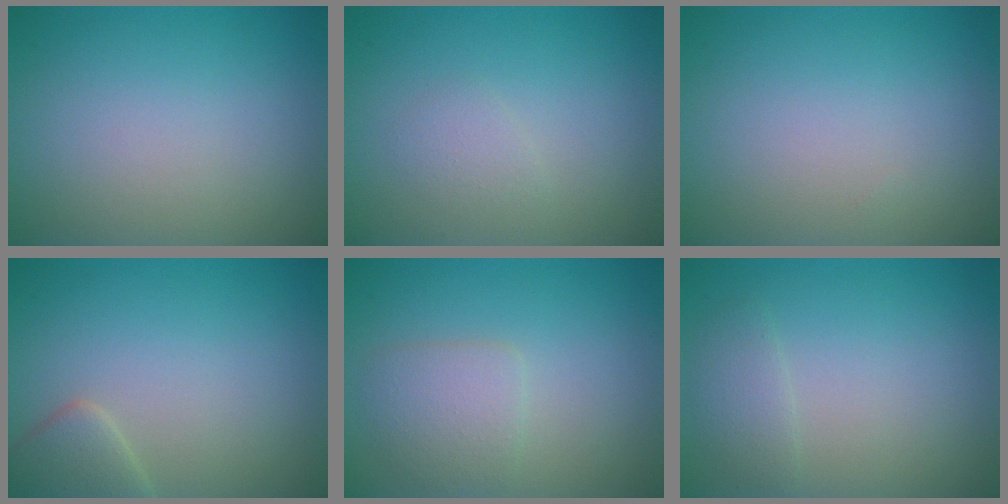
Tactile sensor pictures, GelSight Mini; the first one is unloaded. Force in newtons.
{"total": 1.1, "press": 1.1, "slide": 0.0}
{"total": 0.0}
{"total": 2.3, "press": 2.3, "slide": 0.2}
{"total": 2.5, "press": 2.5, "slide": 0.1}
{"total": 1.5, "press": 1.5, "slide": 0.1}